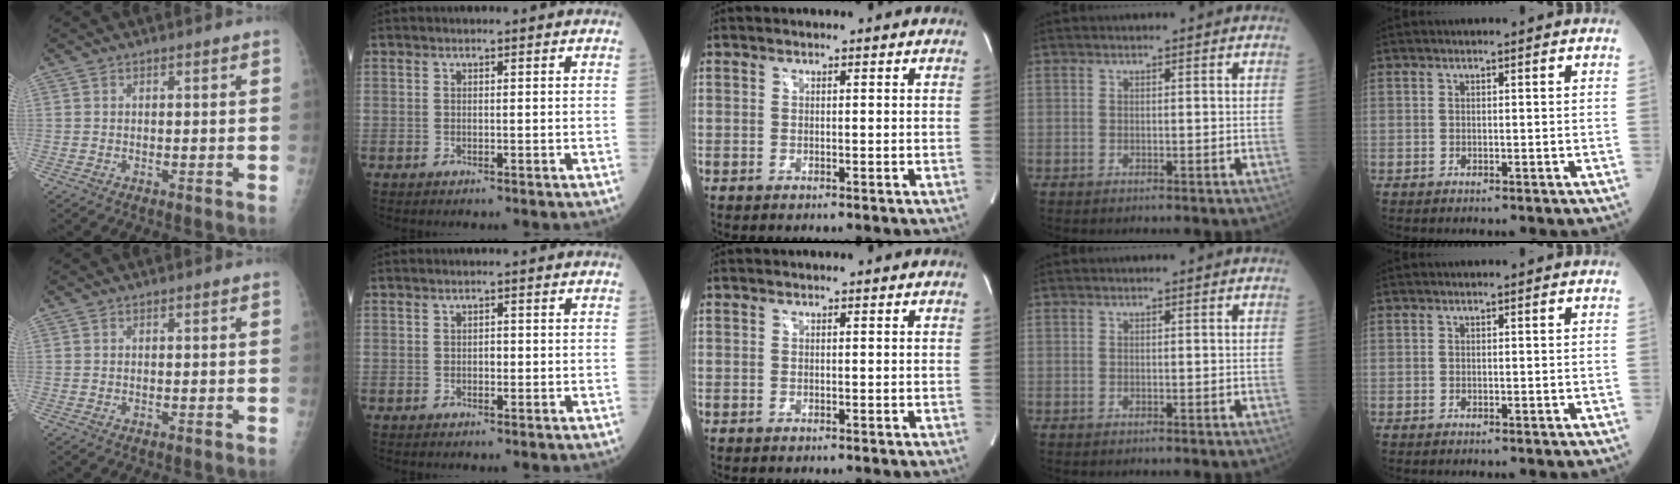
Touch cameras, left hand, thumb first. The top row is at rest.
{"index": {"total": 0.7, "force": [0.0, 0.5, 0.6], "torque": [-0.011, 0.001, 0.000]}}